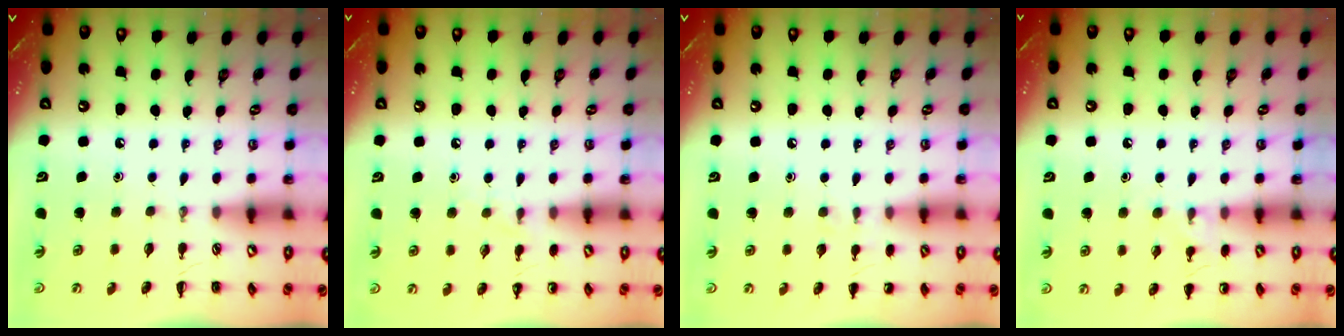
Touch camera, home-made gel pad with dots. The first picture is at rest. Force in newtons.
{"total": 5.0, "press": 4.7, "slide": 1.8}
{"total": 4.3, "press": 4.1, "slide": 1.3}
{"total": 7.1, "press": 6.8, "slide": 2.0}